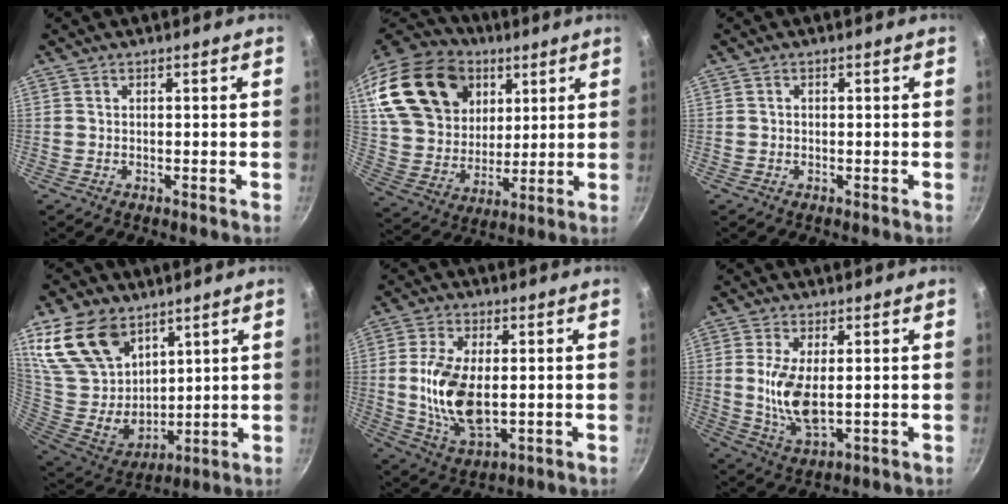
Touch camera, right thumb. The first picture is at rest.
{"total": 26.0, "force": [10.8, 18.7, 14.5], "torque": [-0.253, -0.013, 0.207]}
{"total": 0.6, "force": [-0.1, 0.5, 0.2], "torque": [-0.004, 0.003, -0.001]}
{"total": 20.4, "force": [11.4, 13.5, 10.2], "torque": [-0.168, -0.055, 0.232]}
{"total": 13.5, "force": [0.1, 7.3, 11.3], "torque": [-0.213, -0.006, 0.008]}
{"total": 9.4, "force": [0.6, 4.4, 8.3], "torque": [-0.163, -0.014, 0.017]}